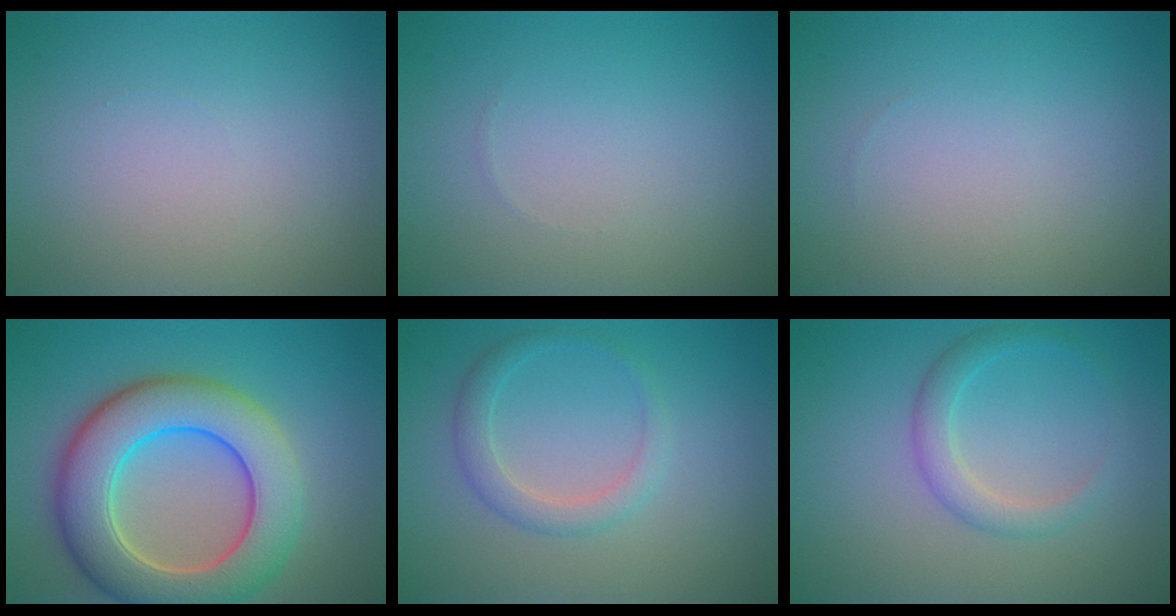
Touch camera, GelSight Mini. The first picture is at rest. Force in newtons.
{"total": 0.0}
{"total": 0.0}
{"total": 9.7, "press": 9.7, "slide": 0.7}
{"total": 2.2, "press": 2.2, "slide": 0.2}
{"total": 2.3, "press": 2.3, "slide": 0.2}